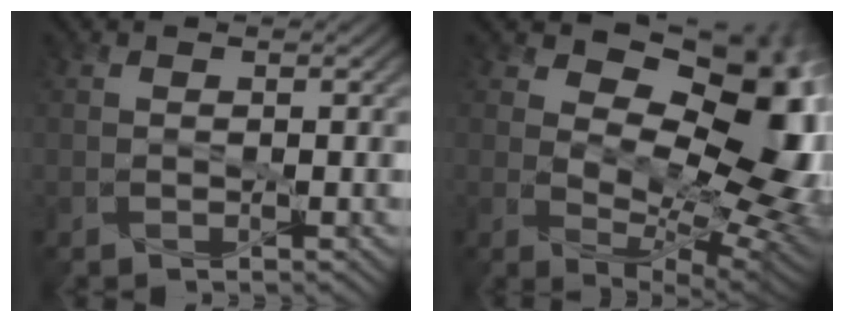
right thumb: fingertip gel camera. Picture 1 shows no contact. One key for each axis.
{"total": 13.8, "fx": 4.5, "fy": 8.2, "fz": 10.1, "tx": -0.135, "ty": -0.010, "tz": 0.075}